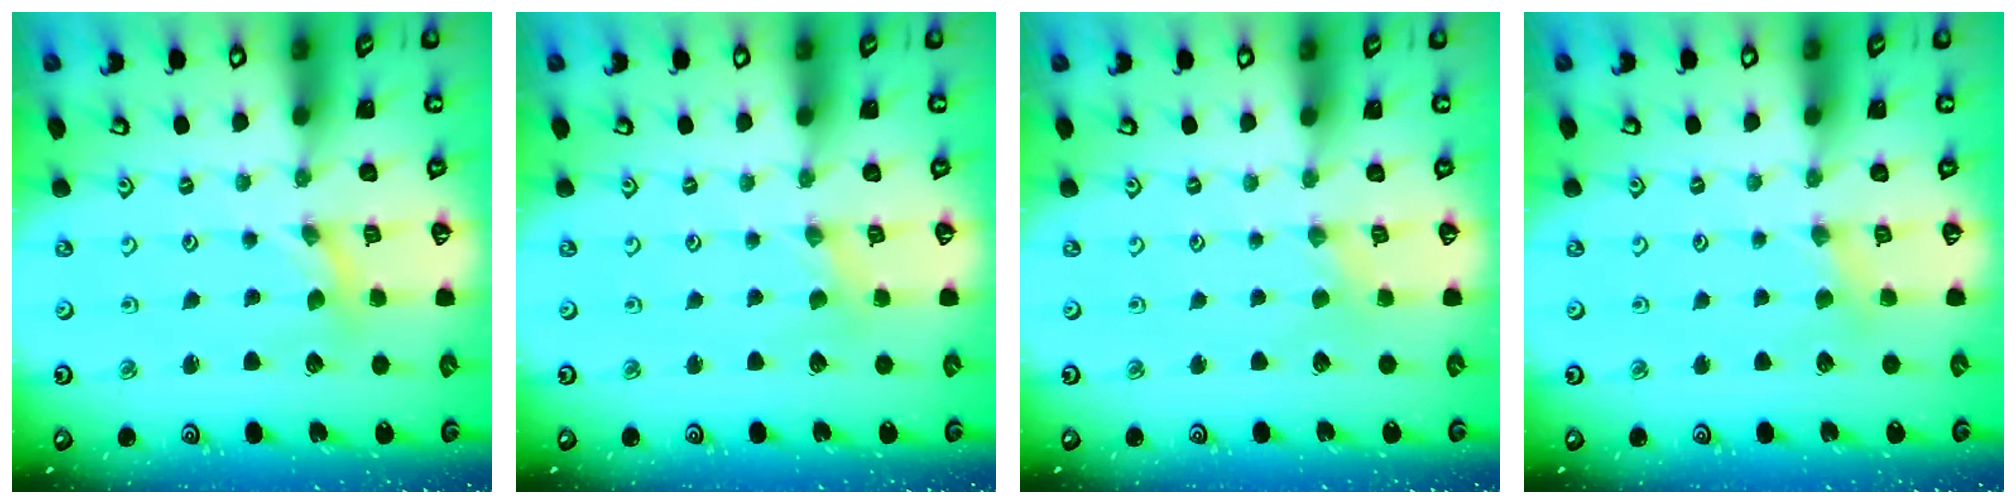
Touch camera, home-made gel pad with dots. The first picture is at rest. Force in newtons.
{"total": 1.4, "press": 1.3, "slide": 0.3}
{"total": 0.0}
{"total": 2.6, "press": 2.6, "slide": 0.4}